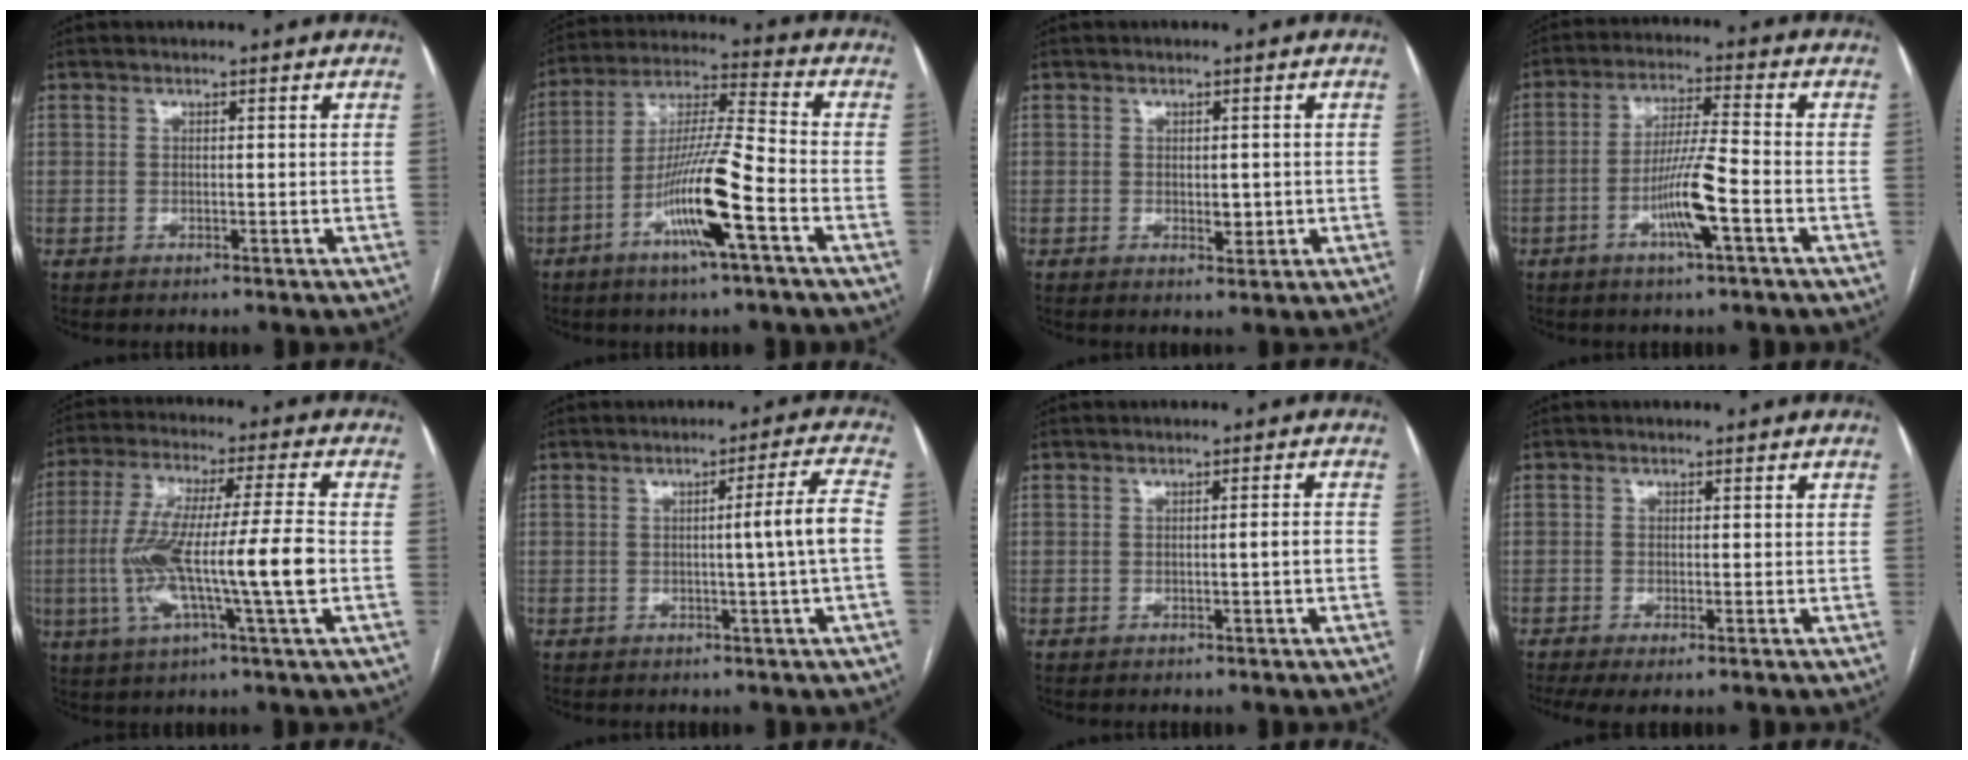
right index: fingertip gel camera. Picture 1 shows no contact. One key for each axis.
{"total": 13.6, "fx": -5.6, "fy": 0.1, "fz": 12.4, "tx": -0.239, "ty": -0.002, "tz": -0.105}
{"total": 2.3, "fx": -0.2, "fy": 1.2, "fz": 2.0, "tx": -0.029, "ty": -0.003, "tz": 0.002}
{"total": 8.5, "fx": -3.3, "fy": 0.0, "fz": 7.9, "tx": -0.152, "ty": -0.001, "tz": -0.061}
{"total": 15.6, "fx": -2.6, "fy": 0.2, "fz": 15.4, "tx": -0.296, "ty": 0.006, "tz": -0.051}
{"total": 5.8, "fx": -0.6, "fy": -1.5, "fz": 5.6, "tx": -0.078, "ty": 0.004, "tz": -0.007}
{"total": 1.7, "fx": -0.5, "fy": -0.2, "fz": 1.6, "tx": -0.023, "ty": 0.001, "tz": -0.007}
{"total": 3.7, "fx": -2.2, "fy": 0.9, "fz": 2.8, "tx": -0.052, "ty": -0.013, "tz": -0.038}